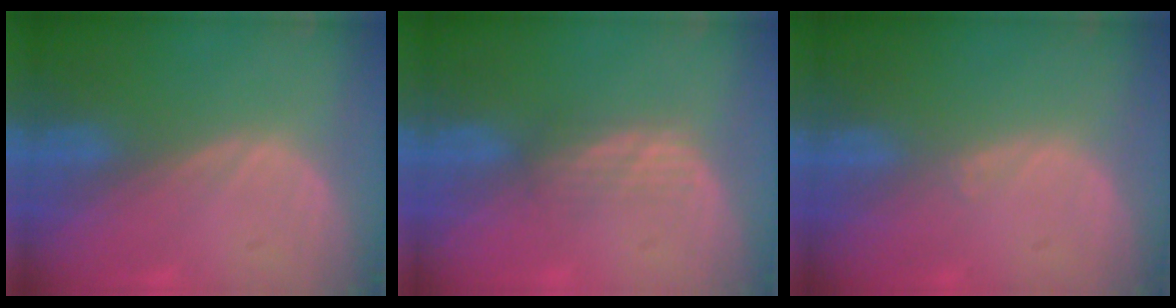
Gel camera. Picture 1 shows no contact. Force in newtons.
{"total": 2.8, "press": 2.6, "slide": 1.0}
{"total": 0.6, "press": 0.4, "slide": 0.4}